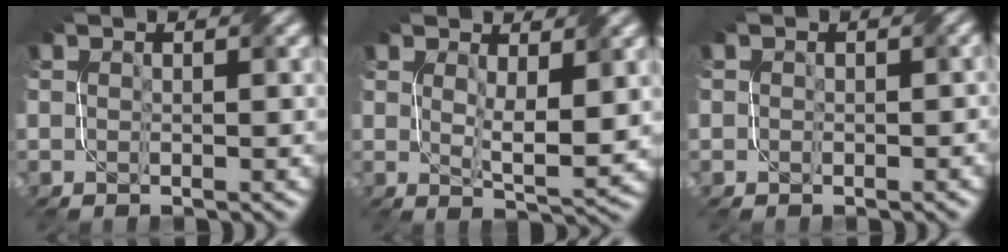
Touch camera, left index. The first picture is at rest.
{"total": 4.1, "force": [1.3, 1.2, 3.8], "torque": [-0.070, -0.010, 0.026]}
{"total": 0.7, "force": [0.0, 0.7, 0.2], "torque": [-0.001, -0.003, -0.003]}